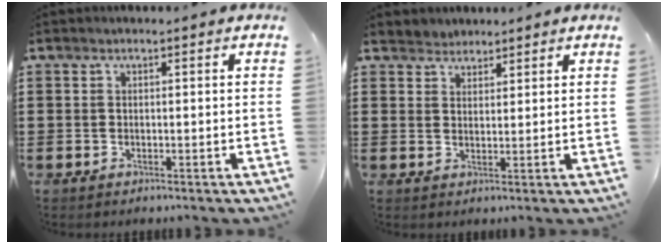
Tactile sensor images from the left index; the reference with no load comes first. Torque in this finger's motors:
{"motor_torque": [0.04, 0.04, -0.01, 0.00]}